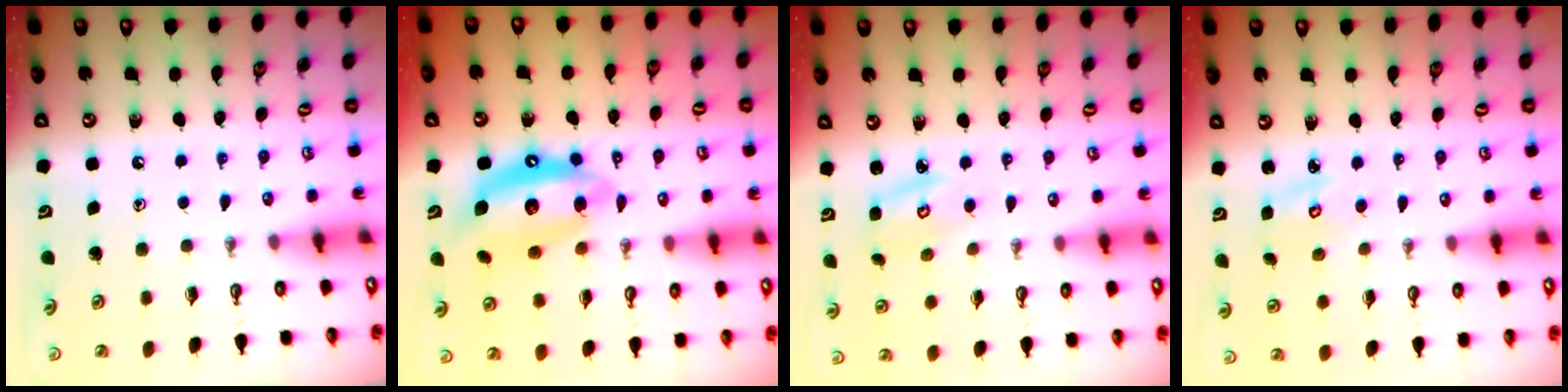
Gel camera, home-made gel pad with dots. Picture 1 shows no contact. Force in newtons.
{"total": 14.1, "press": 14.1, "slide": 1.0}
{"total": 3.1, "press": 3.1, "slide": 0.3}
{"total": 3.7, "press": 3.7, "slide": 0.4}